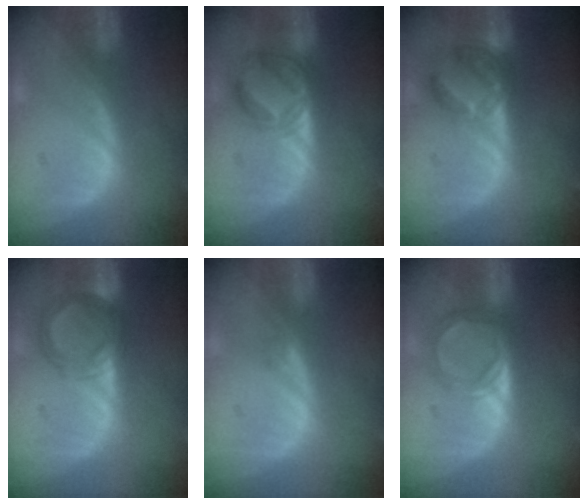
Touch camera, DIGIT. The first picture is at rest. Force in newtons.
{"total": 5.8, "press": 5.7, "slide": 0.9}
{"total": 7.3, "press": 6.3, "slide": 3.7}
{"total": 5.5, "press": 5.5, "slide": 0.7}
{"total": 0.5, "press": 0.5, "slide": 0.1}
{"total": 5.2, "press": 4.6, "slide": 2.5}